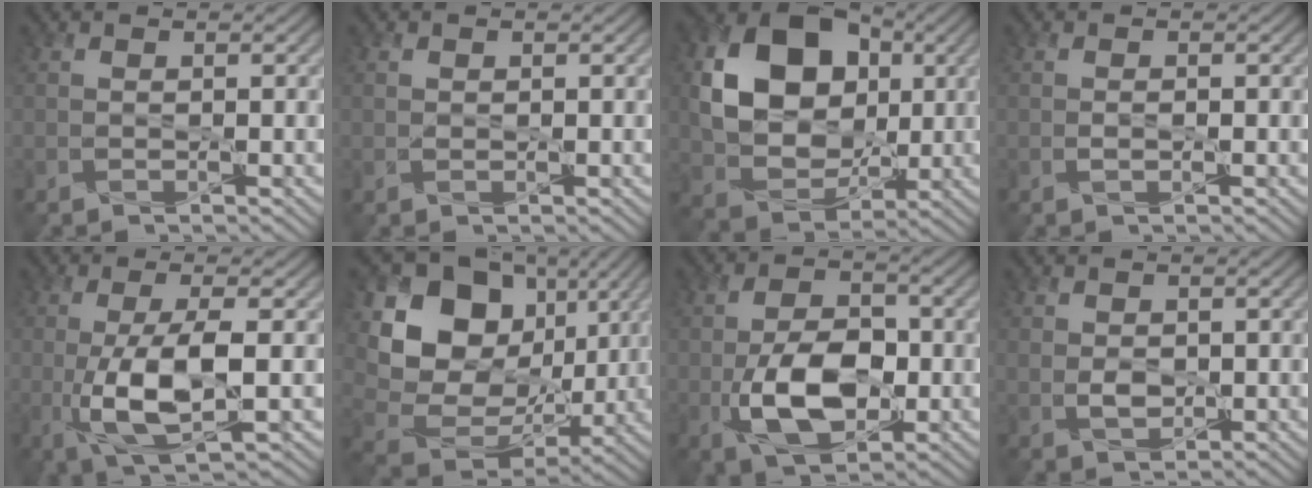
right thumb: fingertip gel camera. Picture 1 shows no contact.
{"total": 0.5, "force": [0.1, 0.4, 0.3], "torque": [-0.006, -0.001, 0.002]}
{"total": 13.6, "force": [2.6, 10.2, 8.5], "torque": [-0.175, 0.000, 0.045]}
{"total": 0.9, "force": [-0.2, 0.5, 0.8], "torque": [-0.017, -0.002, -0.003]}
{"total": 8.8, "force": [-1.4, 2.8, 8.2], "torque": [-0.165, -0.004, -0.025]}
{"total": 15.8, "force": [4.7, 12.4, 8.6], "torque": [-0.194, 0.016, 0.087]}
{"total": 9.3, "force": [-2.1, 5.3, 7.3], "torque": [-0.152, -0.005, -0.039]}
{"total": 2.5, "force": [0.1, 1.9, 1.7], "torque": [-0.040, -0.005, 0.005]}